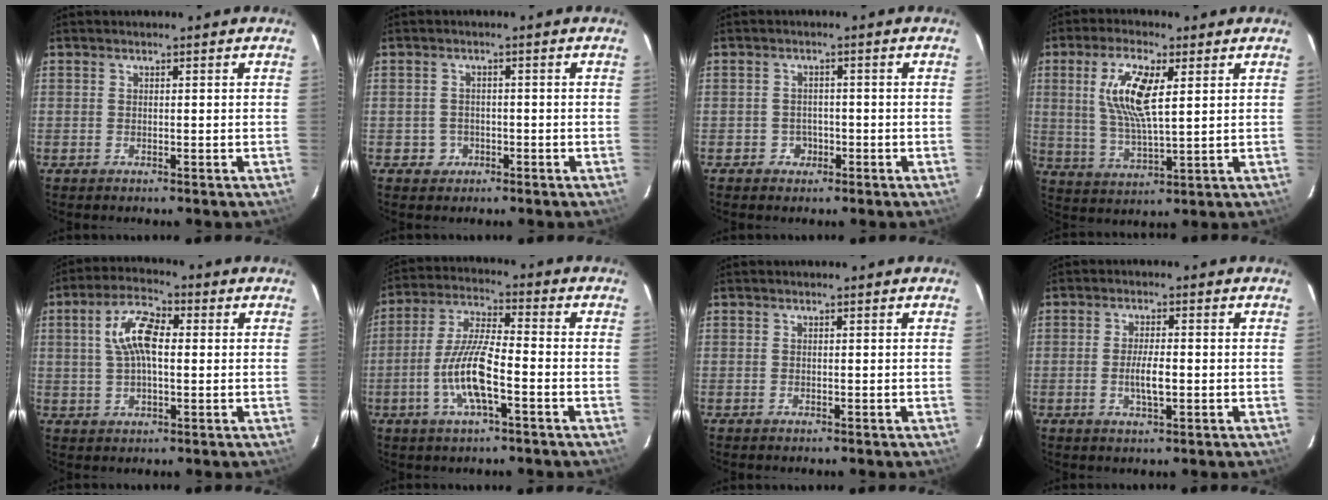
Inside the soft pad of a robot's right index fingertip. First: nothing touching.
{"total": 2.7, "force": [-1.1, 2.5, 0.2], "torque": [-0.008, 0.006, -0.015]}
{"total": 2.7, "force": [-1.2, 2.4, 0.2], "torque": [-0.006, 0.008, -0.017]}
{"total": 10.3, "force": [3.0, 3.1, 9.4], "torque": [-0.187, 0.004, 0.061]}
{"total": 8.7, "force": [1.3, 4.1, 7.6], "torque": [-0.150, 0.021, 0.025]}
{"total": 10.9, "force": [-3.8, 2.2, 9.9], "torque": [-0.208, -0.001, -0.074]}
{"total": 0.0}
{"total": 4.4, "force": [-0.8, 1.2, 4.1], "torque": [-0.079, -0.004, -0.013]}